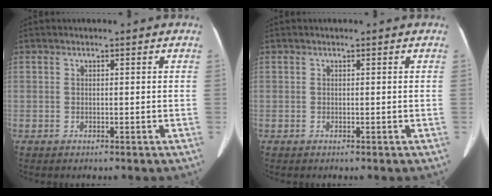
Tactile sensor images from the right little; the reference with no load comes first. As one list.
[{"total": 0.0}]